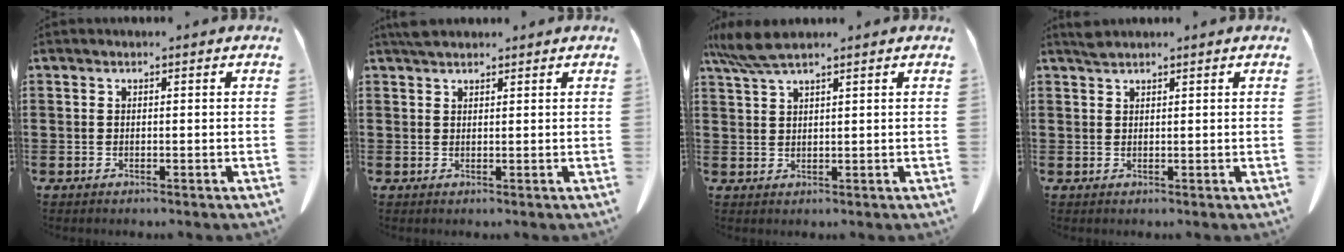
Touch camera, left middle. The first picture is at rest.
{"total": 1.8, "force": [1.6, 0.6, 0.4], "torque": [-0.012, 0.001, 0.033]}
{"total": 4.8, "force": [3.7, 0.3, 3.0], "torque": [-0.067, -0.002, 0.069]}
{"total": 1.2, "force": [1.1, 0.1, 0.4], "torque": [-0.010, -0.002, 0.022]}